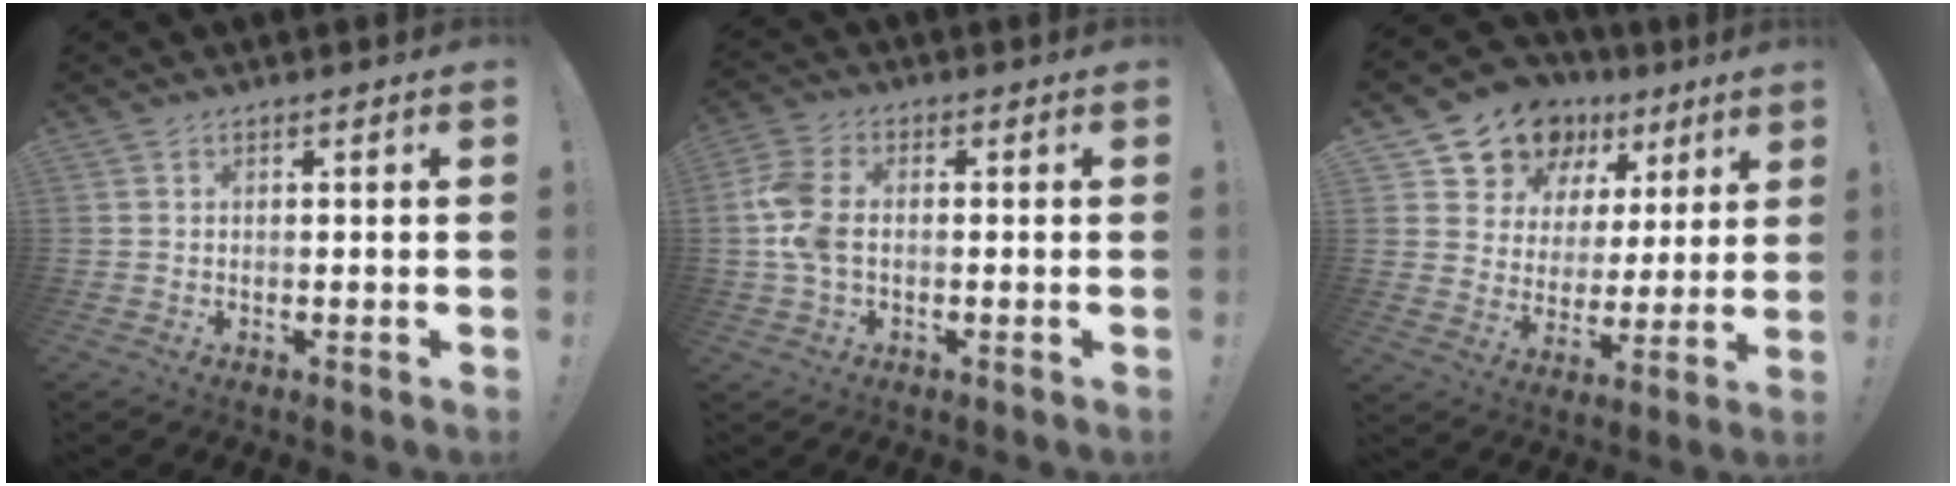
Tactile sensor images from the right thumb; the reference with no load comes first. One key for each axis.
{"total": 9.3, "fx": -0.6, "fy": 6.0, "fz": 7.1, "tx": -0.150, "ty": 0.003, "tz": -0.009}
{"total": 13.8, "fx": 9.4, "fy": 9.2, "fz": 3.9, "tx": -0.071, "ty": -0.065, "tz": 0.181}